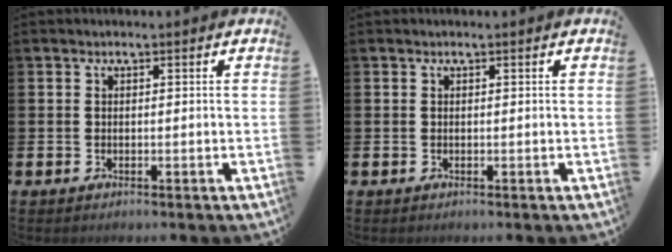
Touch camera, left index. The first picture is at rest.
{"total": 0.0}